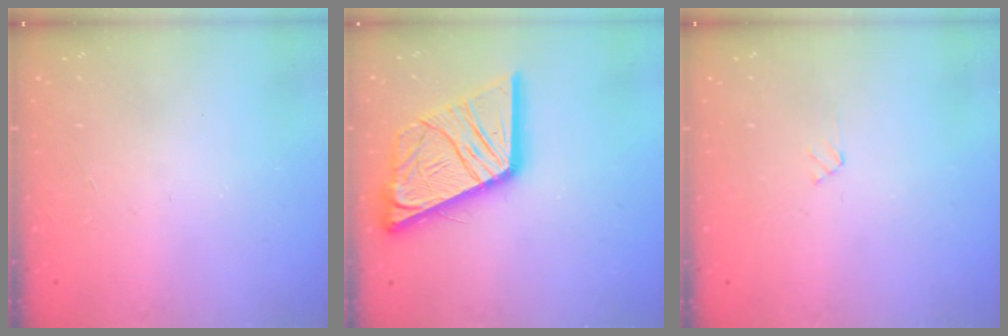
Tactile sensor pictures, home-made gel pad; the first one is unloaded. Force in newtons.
{"total": 23.1, "press": 23.0, "slide": 2.6}
{"total": 2.7, "press": 2.7, "slide": 0.3}